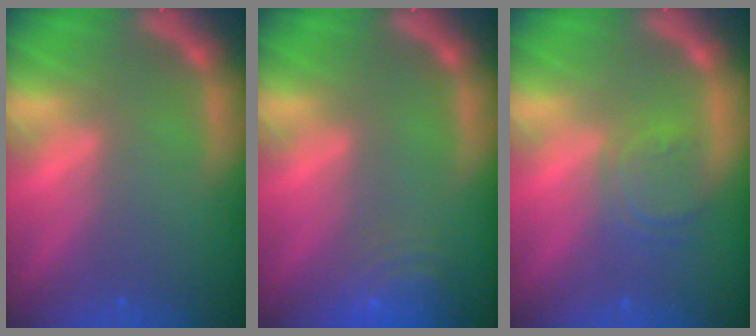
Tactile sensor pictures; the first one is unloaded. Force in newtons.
{"total": 6.0}
{"total": 3.5}